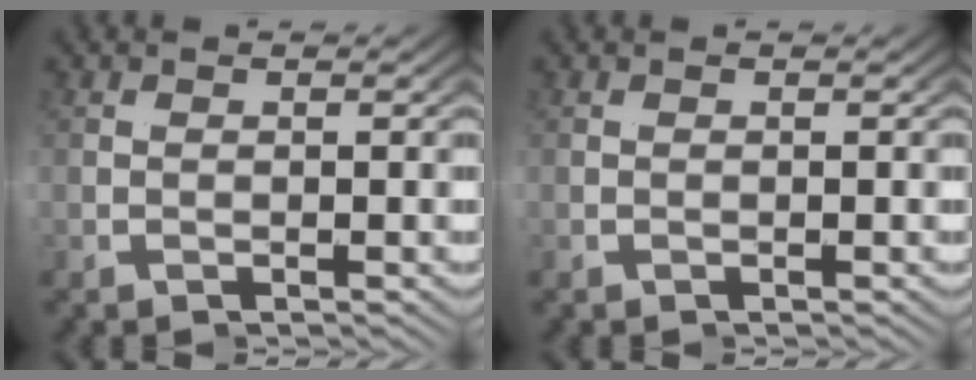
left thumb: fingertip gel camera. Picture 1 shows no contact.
{"total": 0.0}